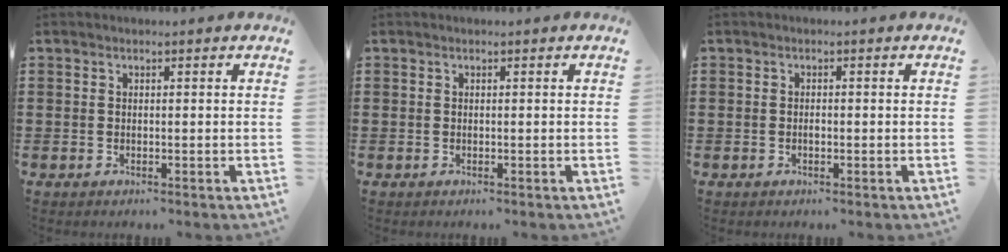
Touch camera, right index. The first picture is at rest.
{"total": 0.0}
{"total": 0.8, "force": [-0.2, 0.3, 0.7], "torque": [-0.016, -0.005, -0.002]}